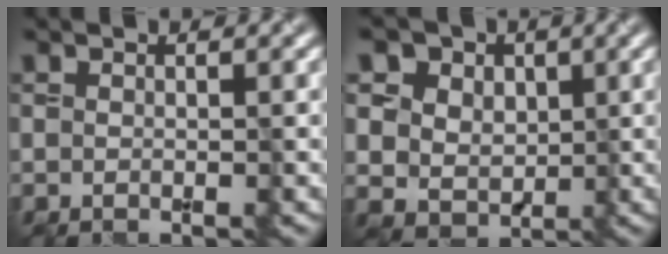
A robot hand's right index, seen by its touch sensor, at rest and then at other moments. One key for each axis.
{"total": 7.6, "fx": 3.1, "fy": 6.1, "fz": 3.4, "tx": -0.060, "ty": 0.016, "tz": 0.039}